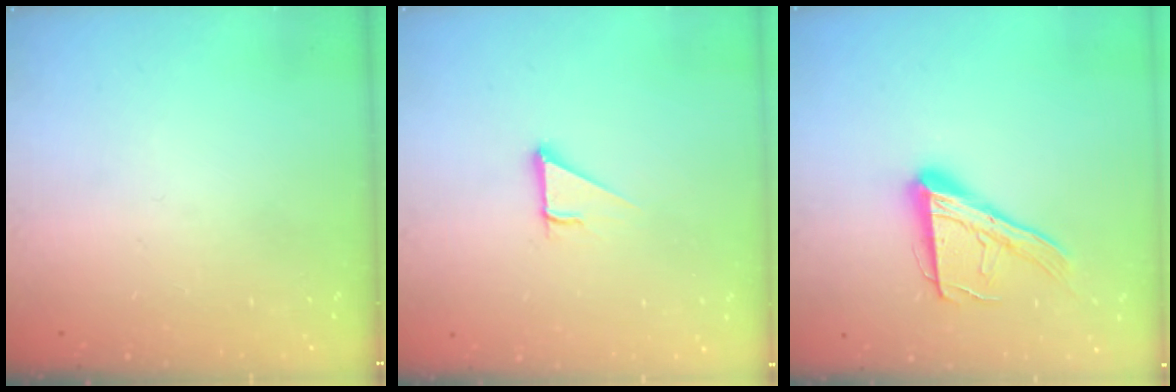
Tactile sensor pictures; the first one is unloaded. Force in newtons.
{"total": 2.8, "press": 2.8, "slide": 0.0}
{"total": 16.3, "press": 16.2, "slide": 1.4}